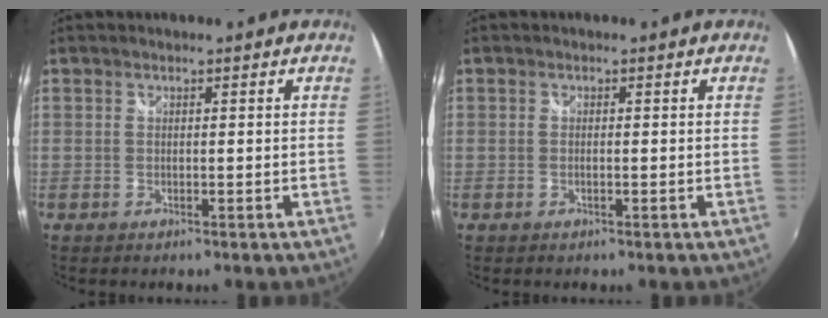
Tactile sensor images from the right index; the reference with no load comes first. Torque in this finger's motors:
{"motor_torque": [-0.45, 0.07, -0.09, -0.01]}